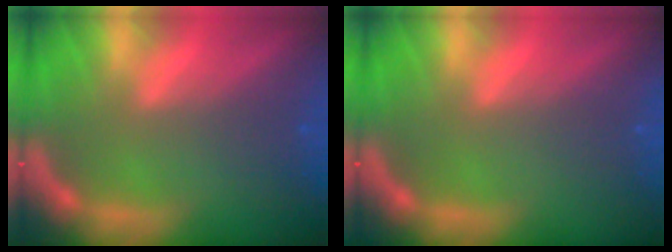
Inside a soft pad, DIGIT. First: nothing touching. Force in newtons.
{"total": 0.0}